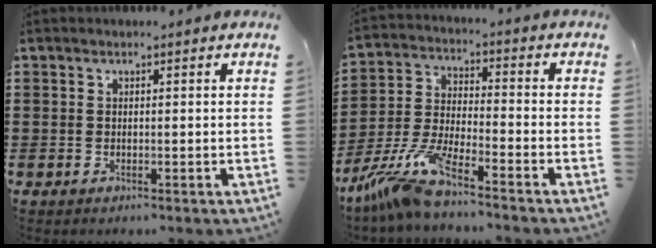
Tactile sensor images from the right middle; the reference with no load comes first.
{"total": 9.1, "force": [-7.8, 0.1, 4.7], "torque": [-0.123, -0.012, -0.162]}